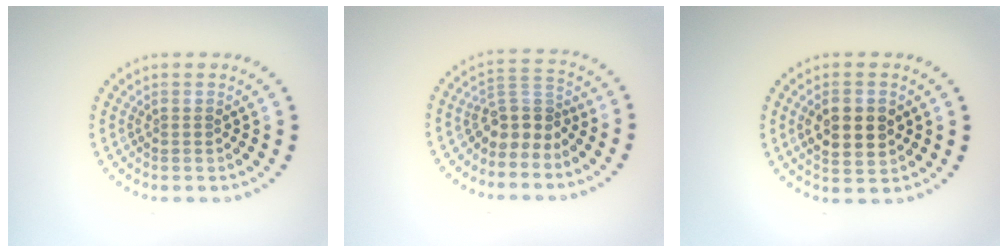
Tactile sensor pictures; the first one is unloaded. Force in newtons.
{"total": 3.2, "press": 2.6, "slide": 1.9}
{"total": 4.4, "press": 4.3, "slide": 0.2}